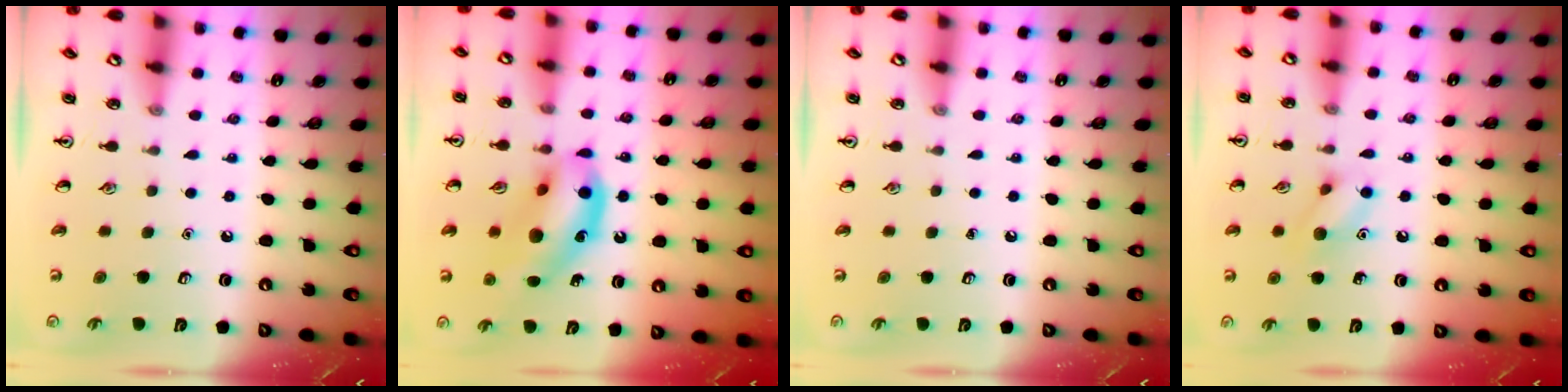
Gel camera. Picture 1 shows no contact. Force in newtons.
{"total": 14.7, "press": 14.2, "slide": 3.7}
{"total": 0.0}
{"total": 8.3, "press": 8.3, "slide": 0.5}